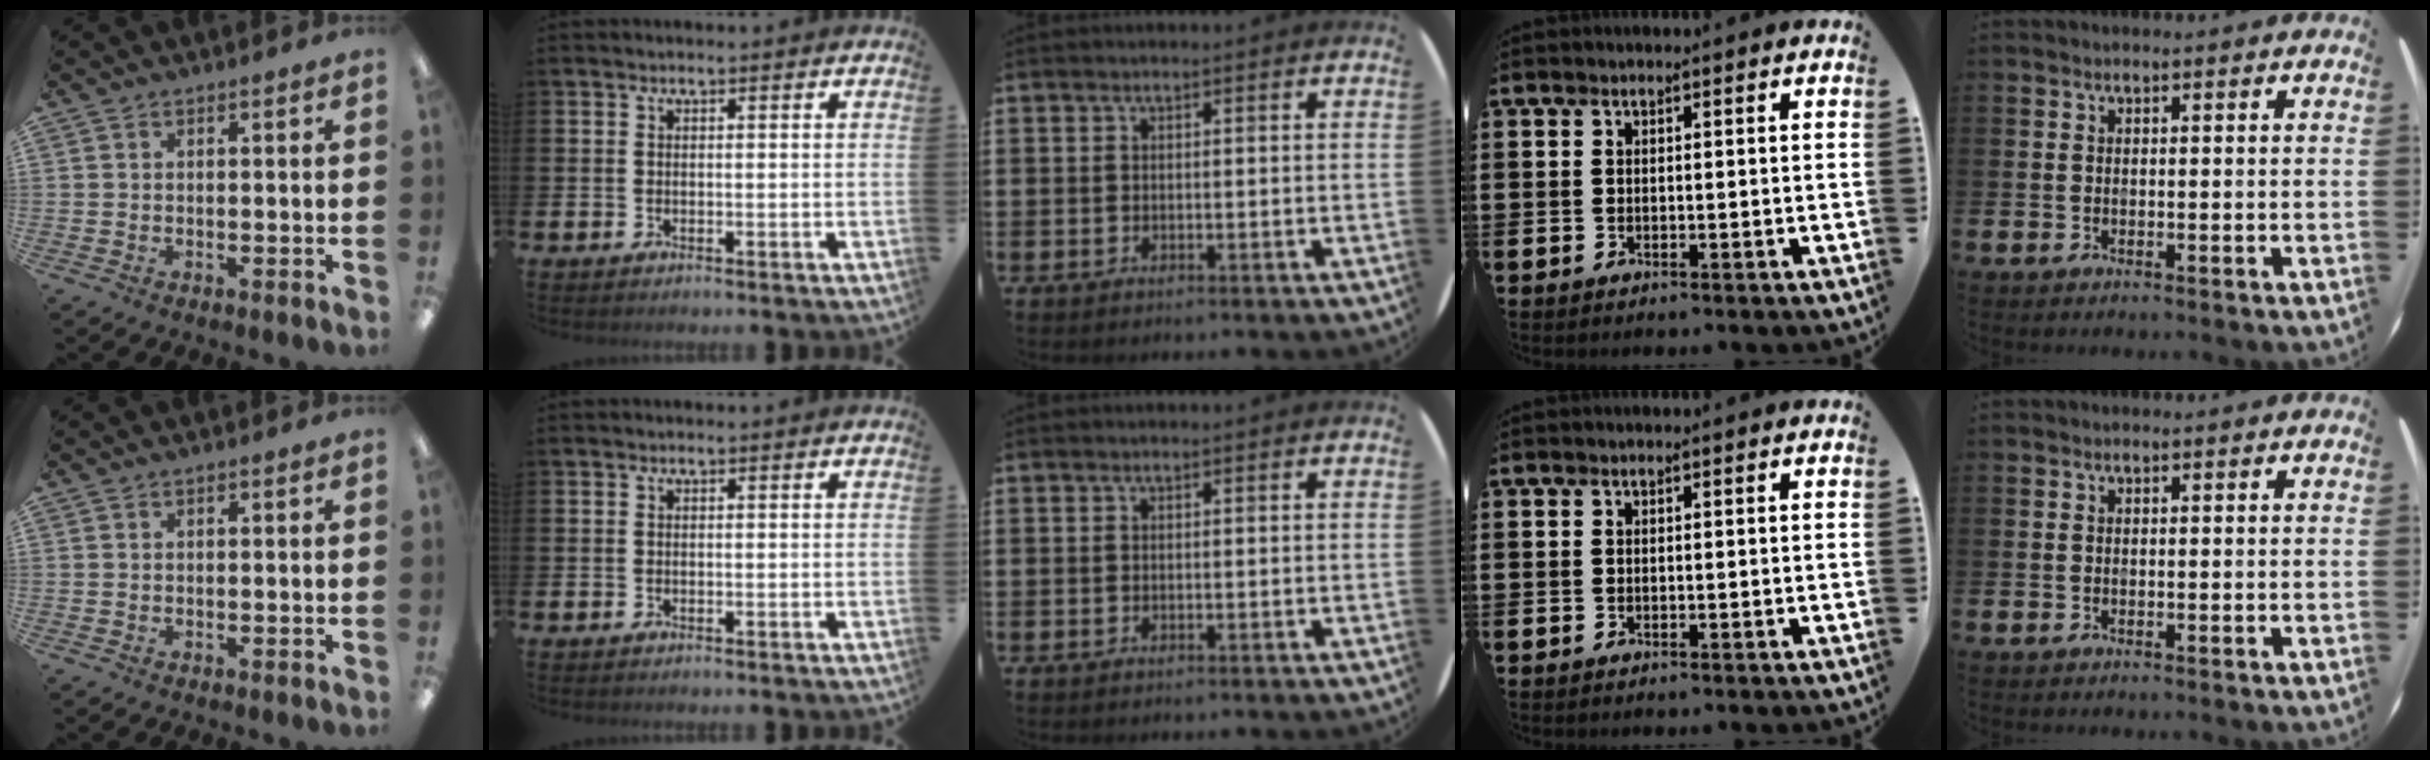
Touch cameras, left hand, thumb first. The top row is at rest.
{}